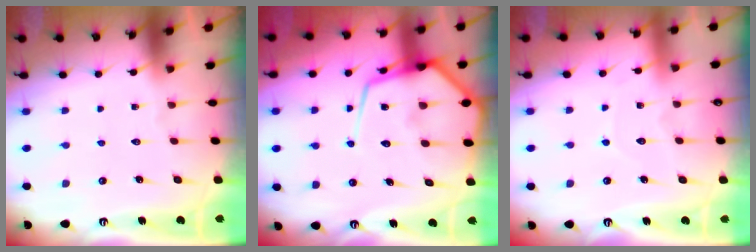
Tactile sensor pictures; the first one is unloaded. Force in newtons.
{"total": 15.1, "press": 15.0, "slide": 1.5}
{"total": 4.9, "press": 4.9, "slide": 0.5}